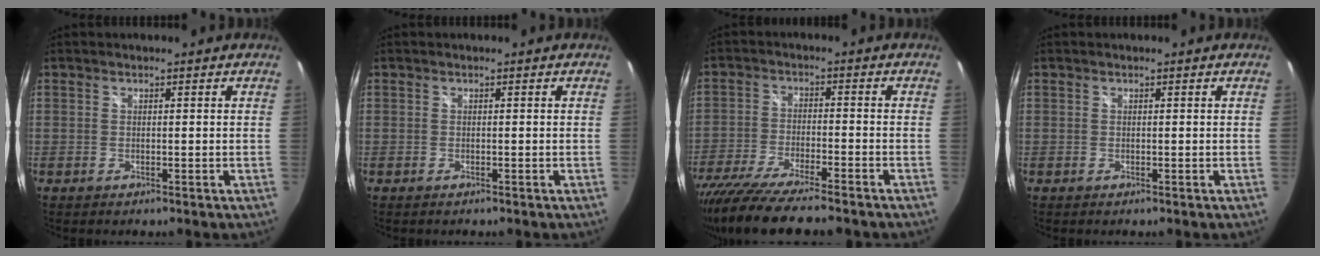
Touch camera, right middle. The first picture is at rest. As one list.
[{"total": 0.0}, {"total": 16.6, "force": [-13.8, 2.4, 8.9], "torque": [-0.181, -0.048, -0.233]}, {"total": 0.0}]